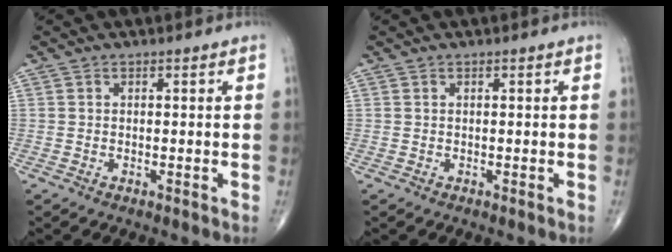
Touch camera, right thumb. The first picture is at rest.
{"total": 0.0}